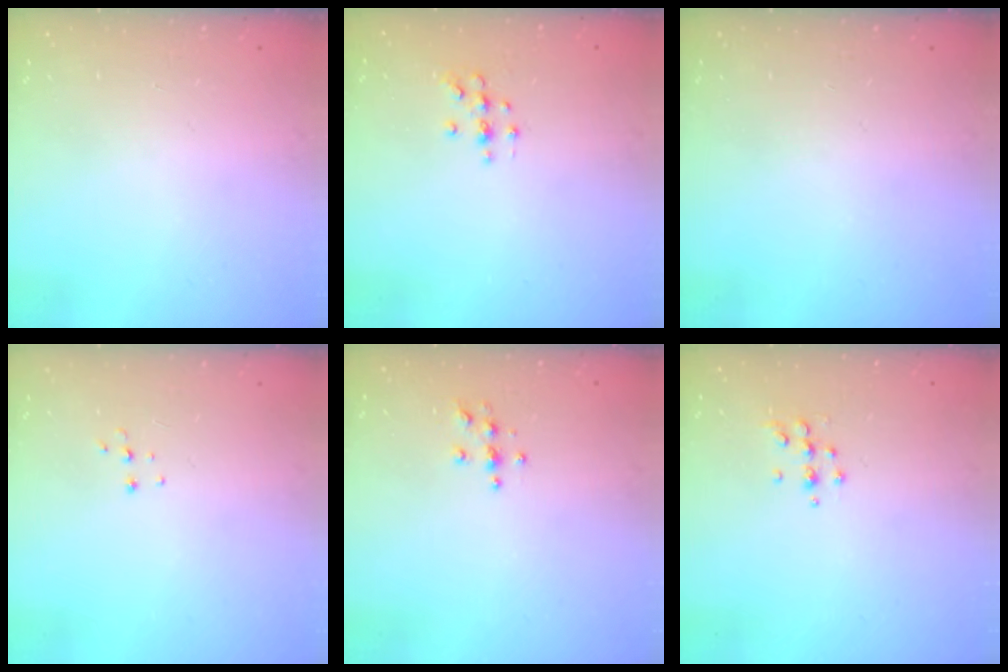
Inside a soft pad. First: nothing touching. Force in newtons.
{"total": 5.4, "press": 5.2, "slide": 1.6}
{"total": 0.0}
{"total": 3.7, "press": 3.7, "slide": 0.3}
{"total": 3.9, "press": 3.8, "slide": 0.4}
{"total": 4.8, "press": 4.7, "slide": 0.5}